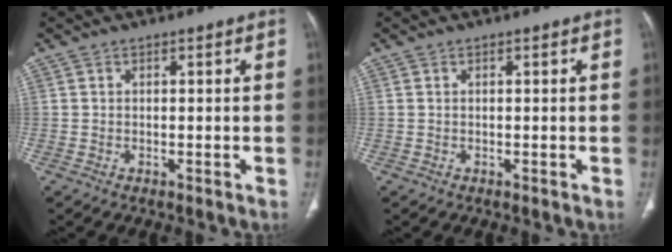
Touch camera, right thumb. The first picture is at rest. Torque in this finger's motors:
{"motor_torque": [-0.01, 0.01, -0.01, 0.01, 0.00]}